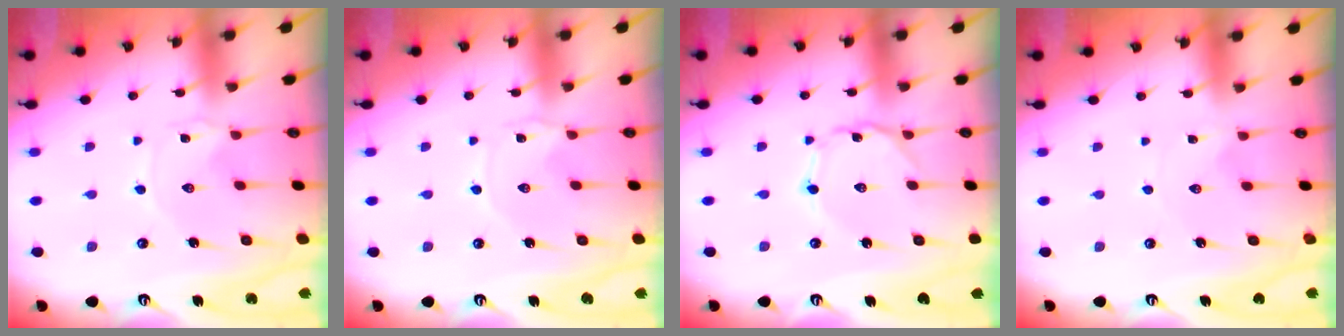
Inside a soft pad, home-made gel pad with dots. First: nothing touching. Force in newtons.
{"total": 0.0}
{"total": 1.0, "press": 0.9, "slide": 0.3}
{"total": 0.9, "press": 0.9, "slide": 0.1}